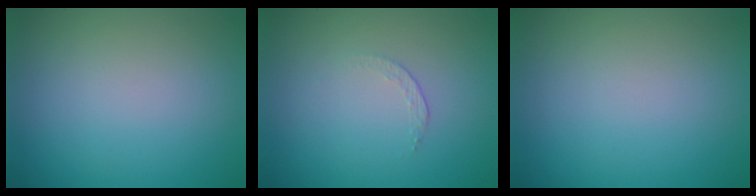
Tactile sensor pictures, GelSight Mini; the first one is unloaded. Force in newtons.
{"total": 0.7, "press": 0.4, "slide": 0.6}
{"total": 0.0}